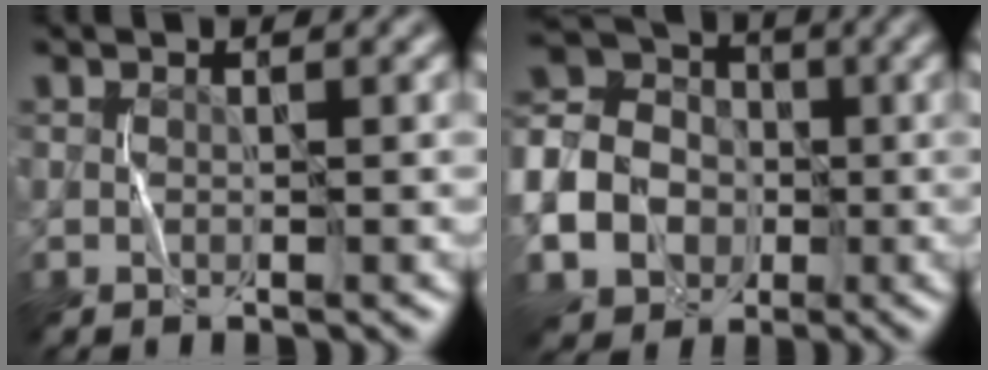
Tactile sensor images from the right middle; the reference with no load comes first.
{"total": 12.8, "force": [-3.5, 11.2, 5.2], "torque": [-0.138, -0.022, -0.084]}